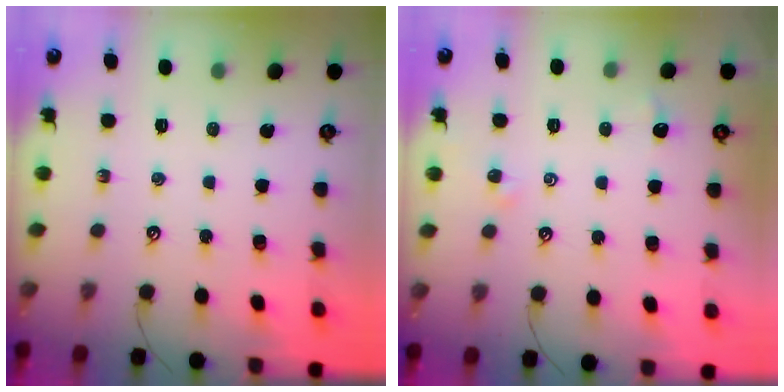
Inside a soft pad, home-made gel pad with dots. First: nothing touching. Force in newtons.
{"total": 0.8, "press": 0.5, "slide": 0.5}